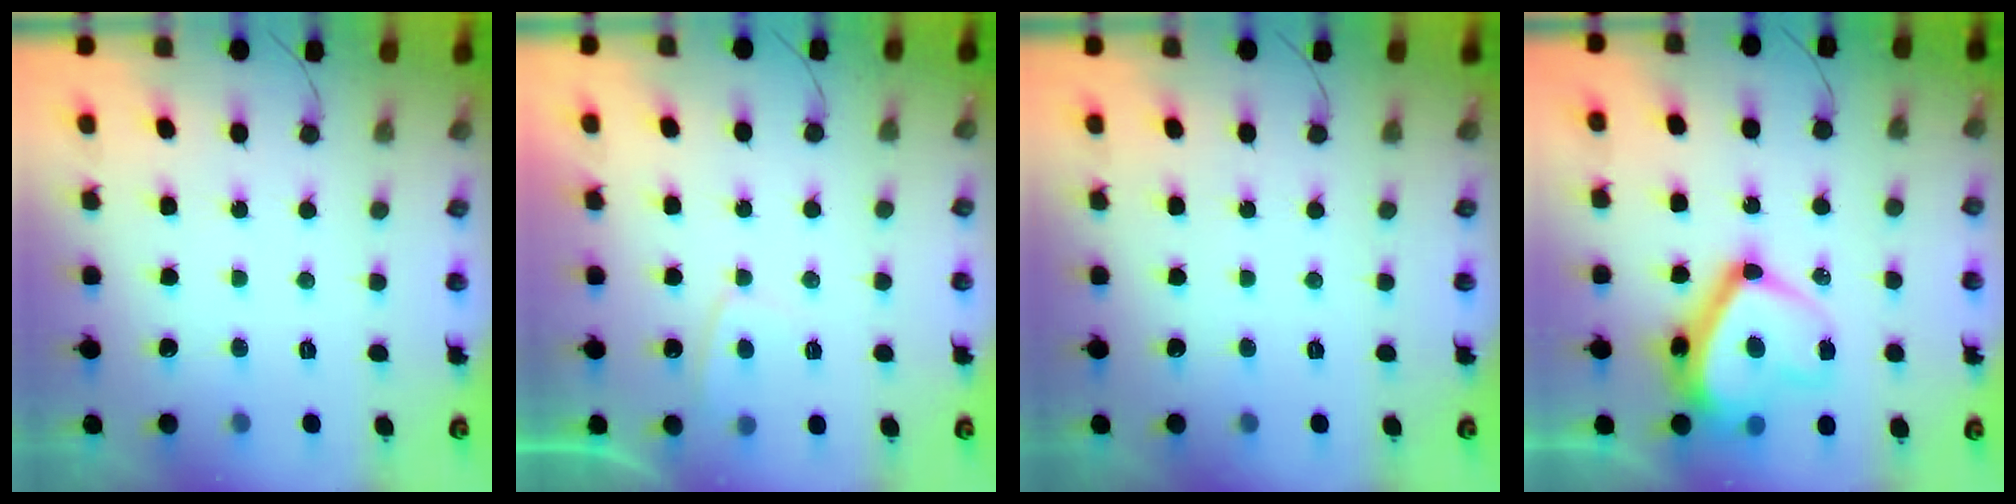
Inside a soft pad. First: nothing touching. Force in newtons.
{"total": 2.7, "press": 2.6, "slide": 0.8}
{"total": 0.0}
{"total": 18.8, "press": 18.7, "slide": 2.1}